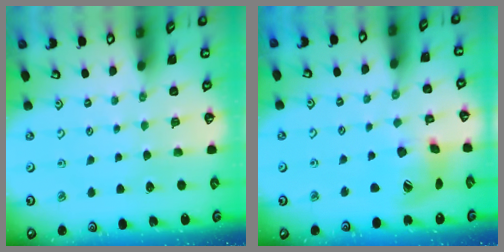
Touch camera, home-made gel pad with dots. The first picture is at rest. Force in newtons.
{"total": 14.4, "press": 14.3, "slide": 2.0}